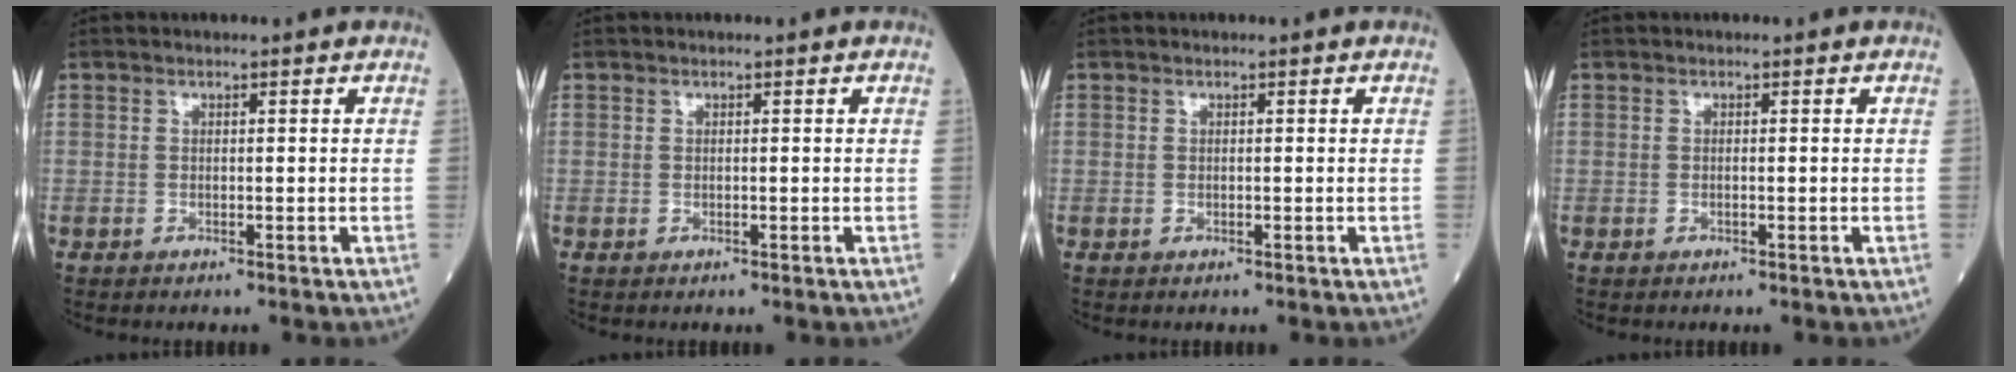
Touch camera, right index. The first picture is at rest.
{"total": 0.0}
{"total": 0.0}
{"total": 0.0}